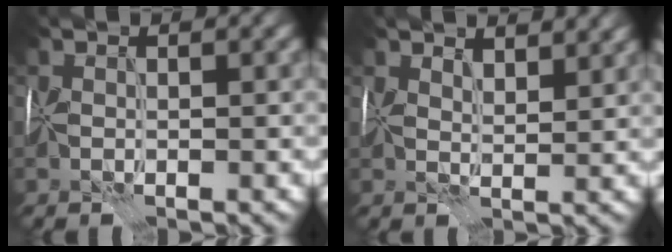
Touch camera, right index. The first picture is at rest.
{"total": 3.7, "force": [3.0, 1.2, 1.8], "torque": [-0.027, 0.001, 0.041]}